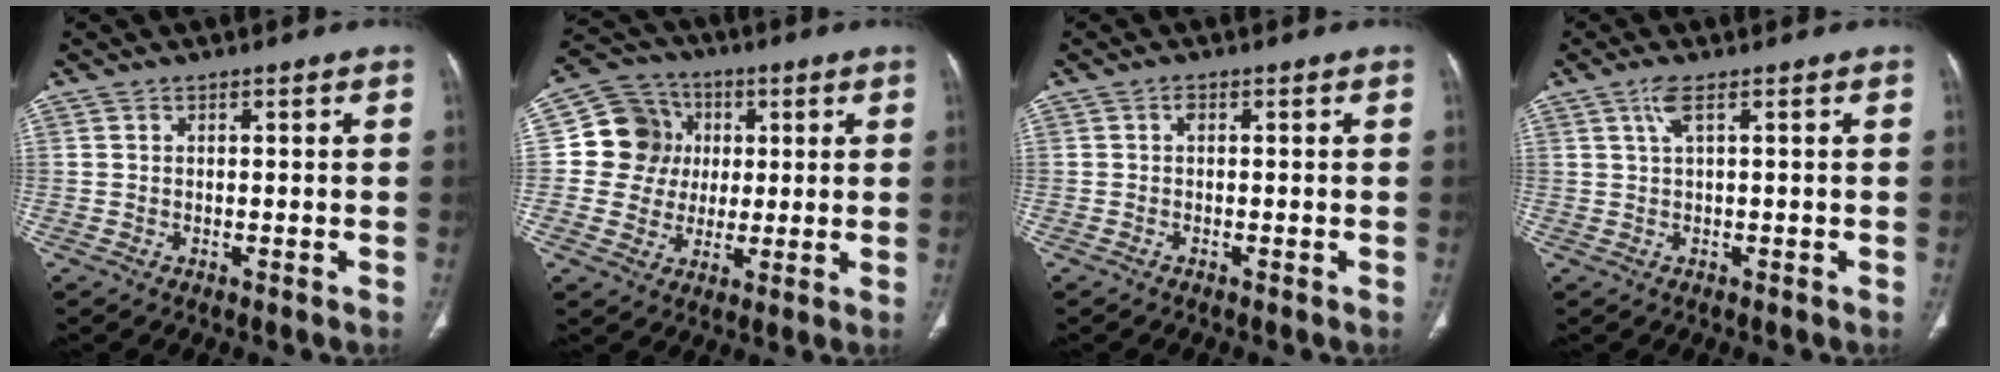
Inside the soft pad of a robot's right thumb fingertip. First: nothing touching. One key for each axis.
{"total": 11.6, "fx": 1.7, "fy": 10.8, "fz": 3.8, "tx": -0.035, "ty": 0.010, "tz": 0.024}
{"total": 0.8, "fx": -0.1, "fy": 0.5, "fz": 0.6, "tx": -0.008, "ty": 0.003, "tz": -0.006}
{"total": 2.2, "fx": 0.8, "fy": 0.3, "fz": 2.0, "tx": -0.055, "ty": 0.010, "tz": 0.021}